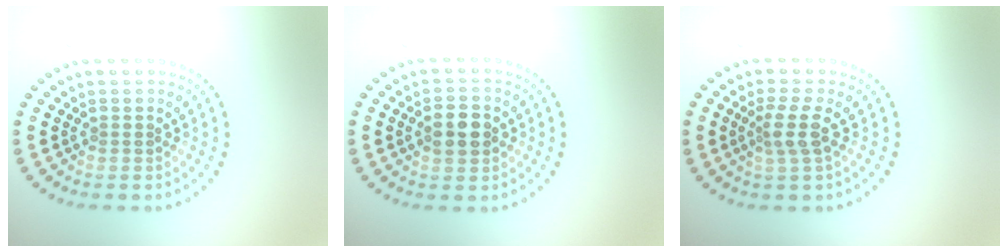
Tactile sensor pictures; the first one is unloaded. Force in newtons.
{"total": 3.7, "press": 3.7, "slide": 0.1}
{"total": 2.3, "press": 1.7, "slide": 1.5}